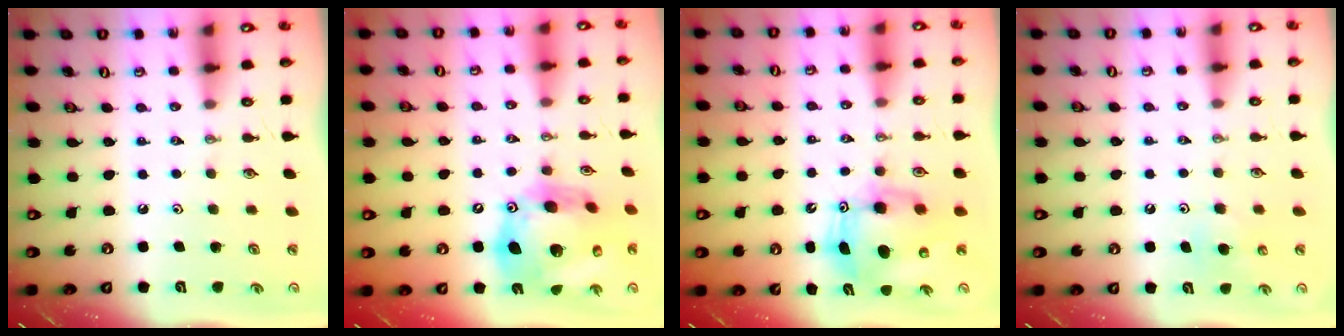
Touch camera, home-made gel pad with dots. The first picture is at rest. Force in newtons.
{"total": 22.0, "press": 21.8, "slide": 2.6}
{"total": 9.3, "press": 9.1, "slide": 2.0}
{"total": 5.4, "press": 5.4, "slide": 0.5}